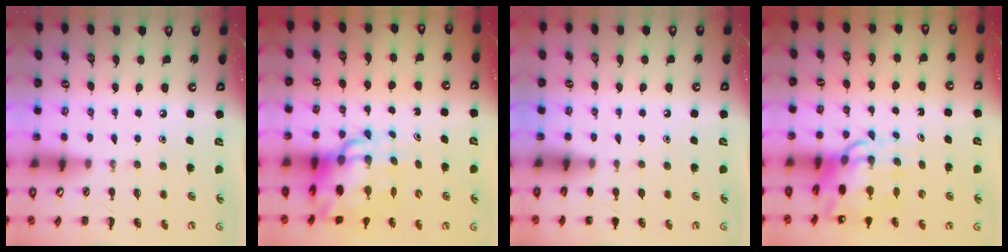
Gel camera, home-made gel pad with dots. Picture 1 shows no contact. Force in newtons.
{"total": 12.0, "press": 11.6, "slide": 3.2}
{"total": 1.1, "press": 1.1, "slide": 0.2}
{"total": 11.1, "press": 10.6, "slide": 3.0}